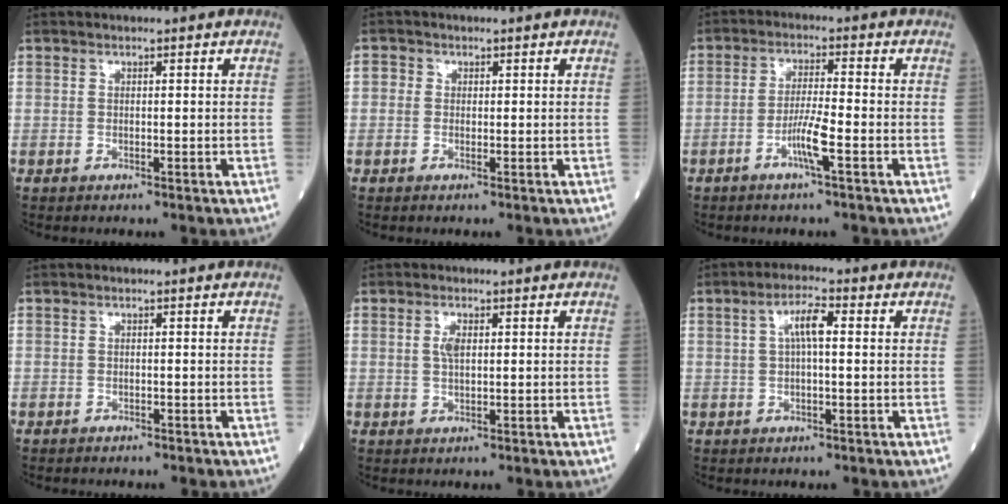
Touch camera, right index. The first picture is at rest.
{"total": 1.2, "force": [0.0, 1.1, 0.3], "torque": [0.001, 0.003, -0.005]}
{"total": 4.6, "force": [-2.0, -0.4, 4.1], "torque": [-0.083, -0.003, -0.040]}
{"total": 1.1, "force": [-1.0, 0.4, 0.2], "torque": [-0.007, 0.001, -0.015]}
{"total": 2.0, "force": [0.5, 0.7, 1.8], "torque": [-0.039, 0.002, 0.013]}
{"total": 4.3, "force": [0.8, 0.9, 4.1], "torque": [-0.077, 0.015, 0.012]}